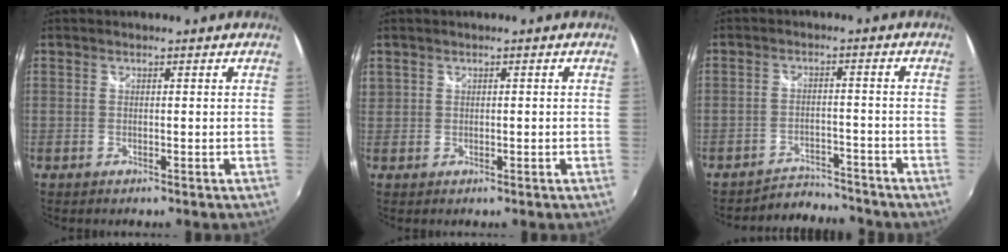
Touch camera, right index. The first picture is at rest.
{"total": 1.6, "force": [0.3, 1.4, 0.8], "torque": [-0.013, 0.005, 0.011]}
{"total": 6.8, "force": [-6.6, 1.5, -0.2], "torque": [-0.013, 0.004, -0.101]}